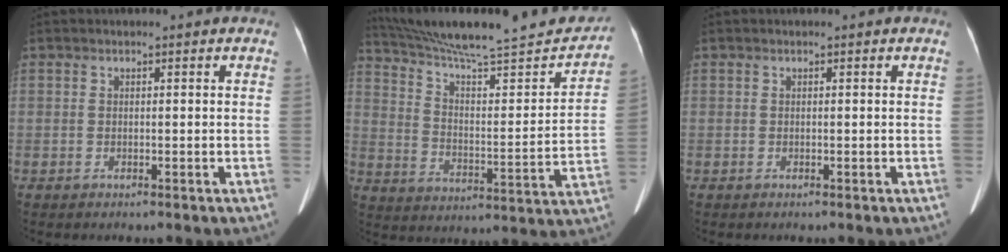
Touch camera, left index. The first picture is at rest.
{"total": 24.5, "force": [22.3, 2.4, 9.9], "torque": [-0.160, -0.020, 0.319]}
{"total": 0.0}